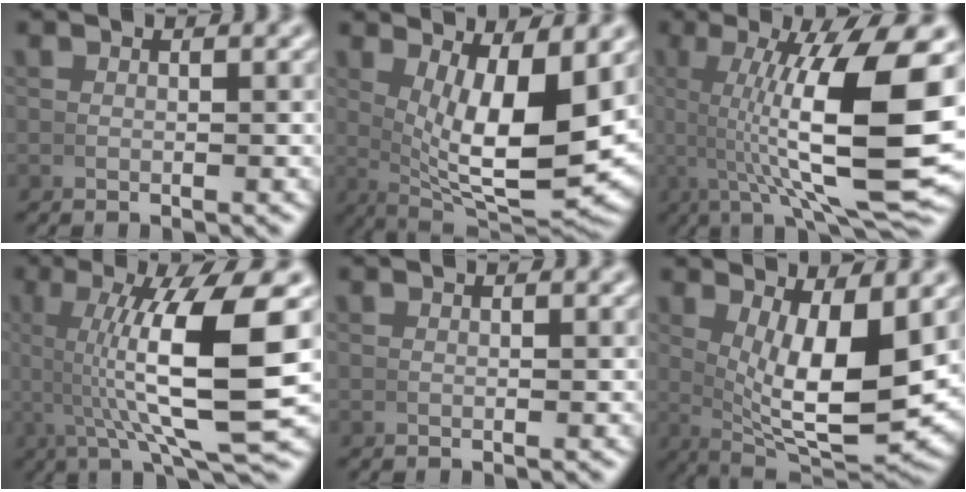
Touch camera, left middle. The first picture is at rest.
{"total": 12.3, "force": [1.4, 4.8, 11.2], "torque": [-0.180, -0.041, 0.042]}
{"total": 13.4, "force": [-0.1, 2.8, 13.1], "torque": [-0.185, 0.003, 0.004]}
{"total": 11.4, "force": [1.1, 2.0, 11.2], "torque": [-0.188, 0.003, 0.020]}
{"total": 0.0}
{"total": 11.1, "force": [1.1, 4.2, 10.2], "torque": [-0.161, -0.040, 0.038]}